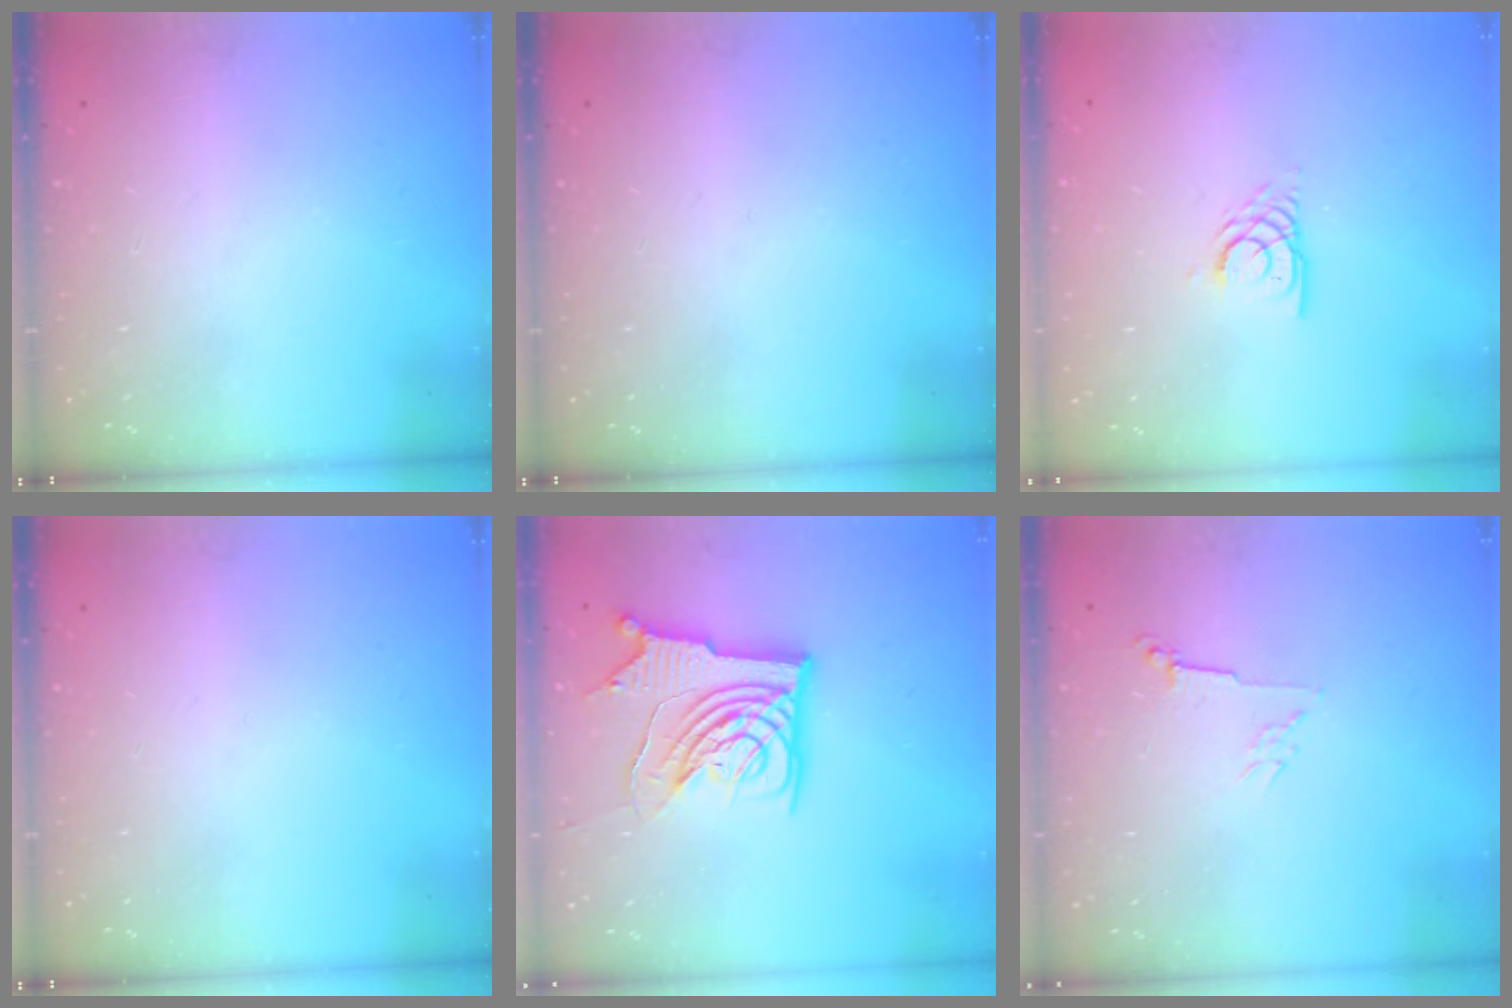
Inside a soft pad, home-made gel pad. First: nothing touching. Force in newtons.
{"total": 0.0}
{"total": 5.0, "press": 5.0, "slide": 0.5}
{"total": 0.0}
{"total": 13.3, "press": 13.1, "slide": 1.9}
{"total": 2.8, "press": 2.7, "slide": 0.6}